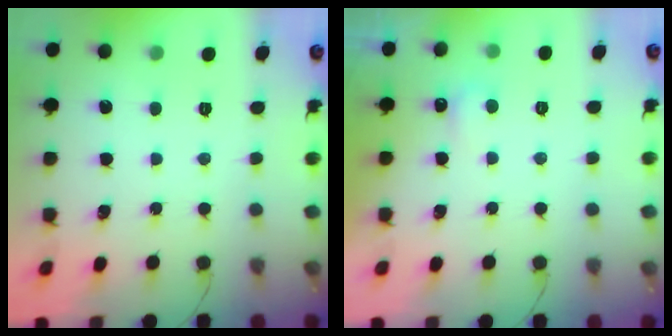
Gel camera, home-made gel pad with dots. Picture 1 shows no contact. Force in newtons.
{"total": 2.5, "press": 2.4, "slide": 0.5}